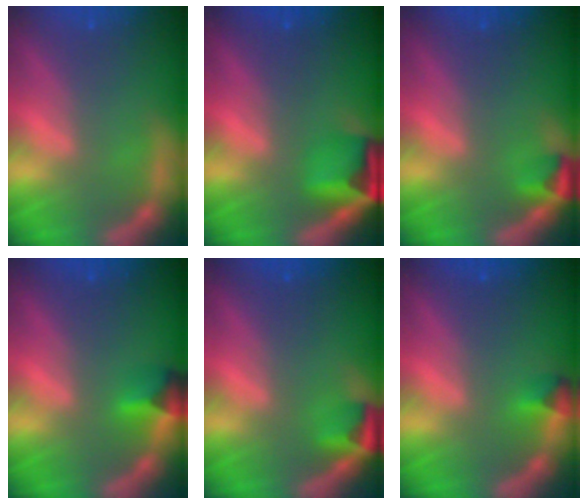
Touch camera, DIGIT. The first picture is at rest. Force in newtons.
{"total": 4.9}
{"total": 1.9}
{"total": 2.4}
{"total": 2.4}
{"total": 1.4}